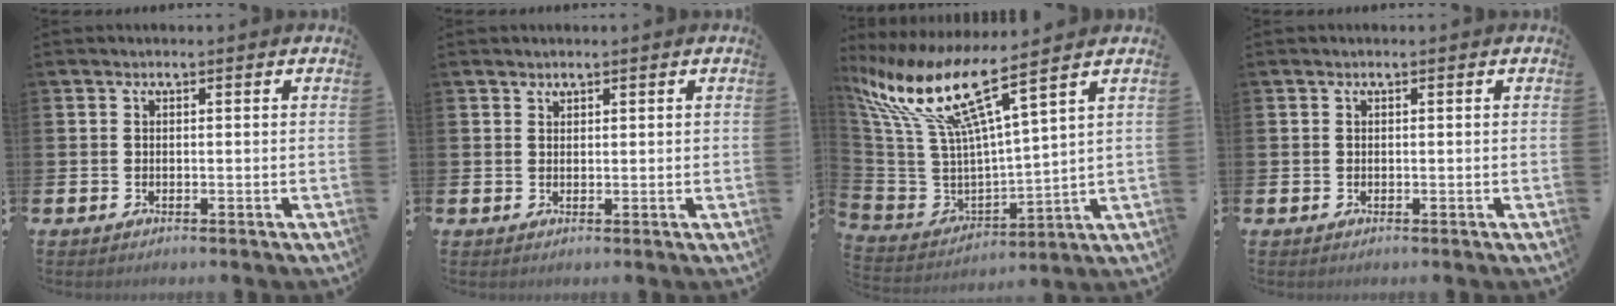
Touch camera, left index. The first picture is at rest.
{"total": 1.0, "force": [1.0, 0.3, 0.0], "torque": [0.015, -0.004, 0.016]}
{"total": 11.9, "force": [8.2, 2.3, 8.3], "torque": [-0.204, -0.052, 0.134]}
{"total": 0.0}